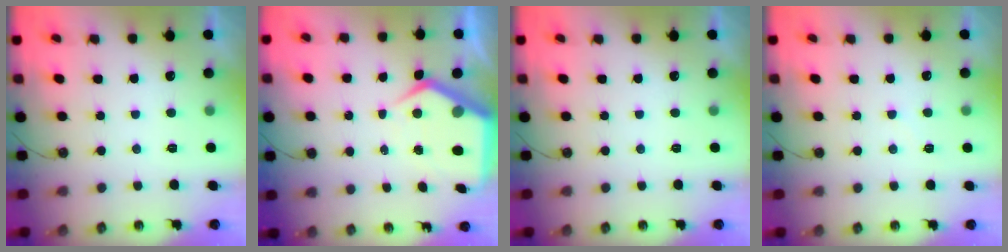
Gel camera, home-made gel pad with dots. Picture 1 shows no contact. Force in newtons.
{"total": 8.1, "press": 8.1, "slide": 0.7}
{"total": 0.0}
{"total": 4.6, "press": 4.6, "slide": 0.6}